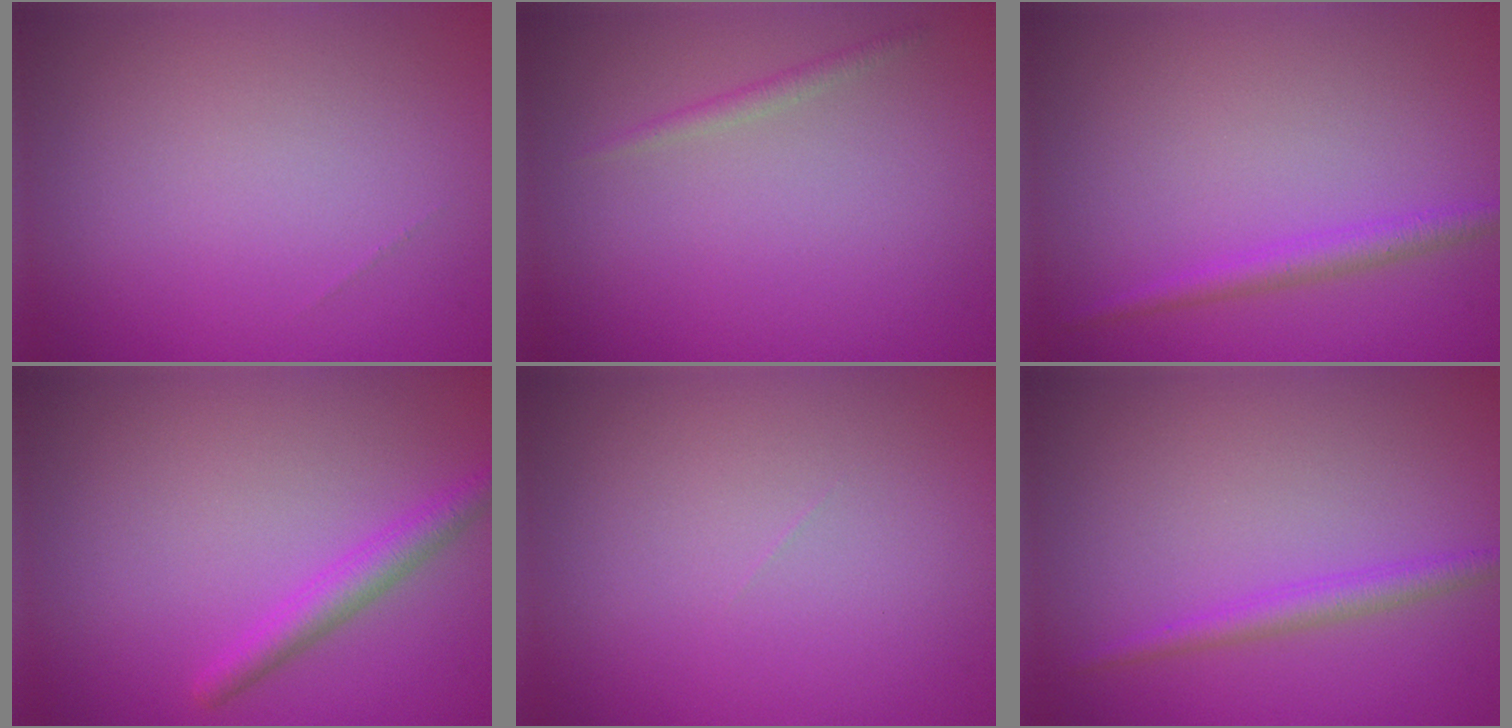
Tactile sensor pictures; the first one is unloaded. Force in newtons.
{"total": 0.9, "press": 0.9, "slide": 0.1}
{"total": 1.9, "press": 1.9, "slide": 0.1}
{"total": 2.3, "press": 2.3, "slide": 0.1}
{"total": 0.0}
{"total": 1.9, "press": 1.9, "slide": 0.1}